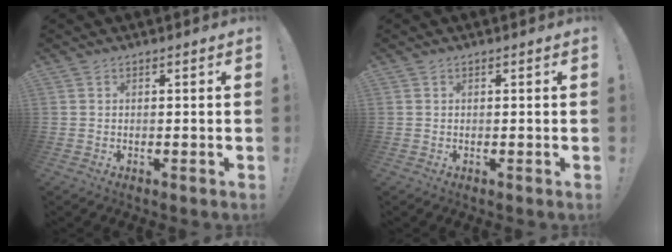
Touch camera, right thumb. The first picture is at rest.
{"total": 0.0}